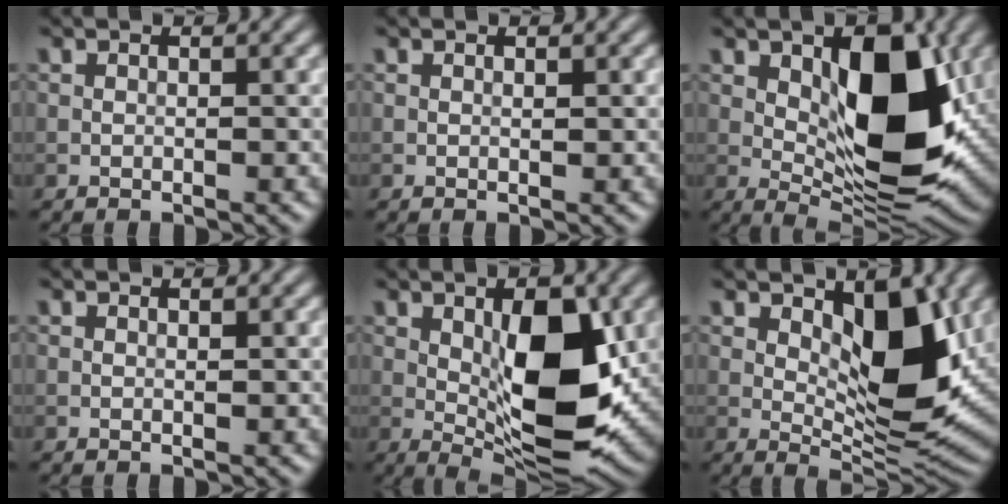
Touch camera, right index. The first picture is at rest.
{"total": 0.0}
{"total": 10.9, "force": [1.7, 5.2, 9.5], "torque": [-0.139, -0.008, 0.034]}
{"total": 0.0}
{"total": 9.7, "force": [0.6, 4.2, 8.7], "torque": [-0.136, -0.008, 0.018]}
{"total": 8.5, "force": [2.2, 4.0, 7.1], "torque": [-0.105, -0.015, 0.040]}